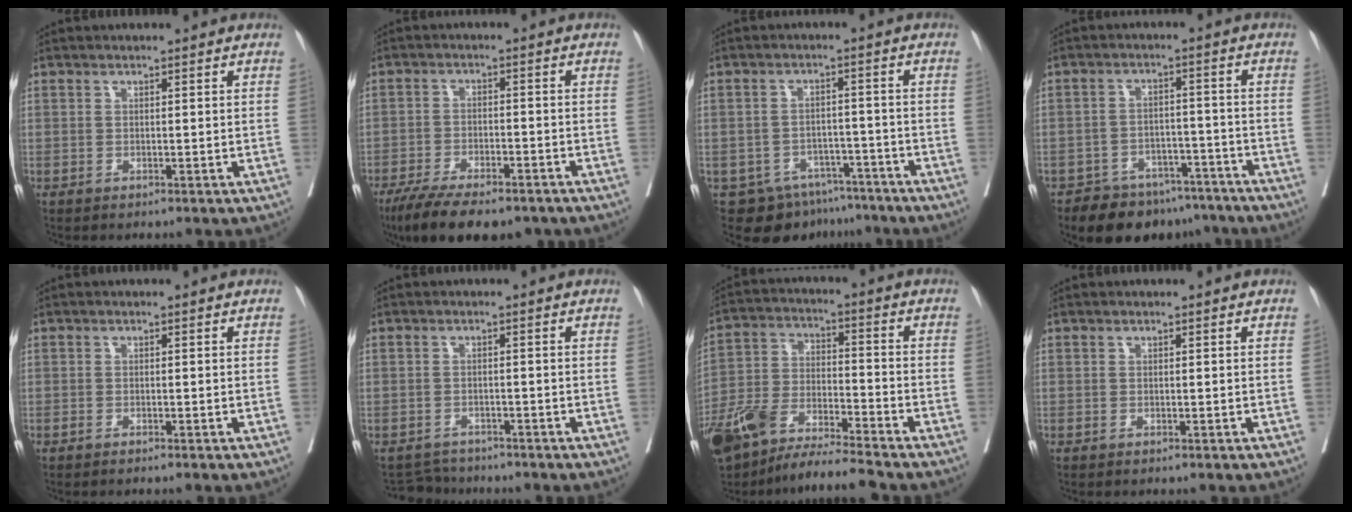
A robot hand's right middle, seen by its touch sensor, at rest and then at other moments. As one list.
[{"total": 13.5, "force": [-10.3, 4.3, 7.6], "torque": [-0.129, -0.017, -0.159]}, {"total": 8.1, "force": [-6.3, 5.0, 1.5], "torque": [-0.014, 0.013, -0.085]}, {"total": 11.2, "force": [-9.2, 5.8, 2.7], "torque": [-0.028, 0.016, -0.124]}, {"total": 1.3, "force": [-1.1, -0.1, 0.7], "torque": [-0.009, 0.000, -0.014]}, {"total": 3.3, "force": [-3.1, 0.7, -0.8], "torque": [0.008, -0.007, -0.051]}, {"total": 12.4, "force": [-10.5, 1.3, 6.3], "torque": [-0.130, -0.001, -0.198]}, {"total": 0.0}]